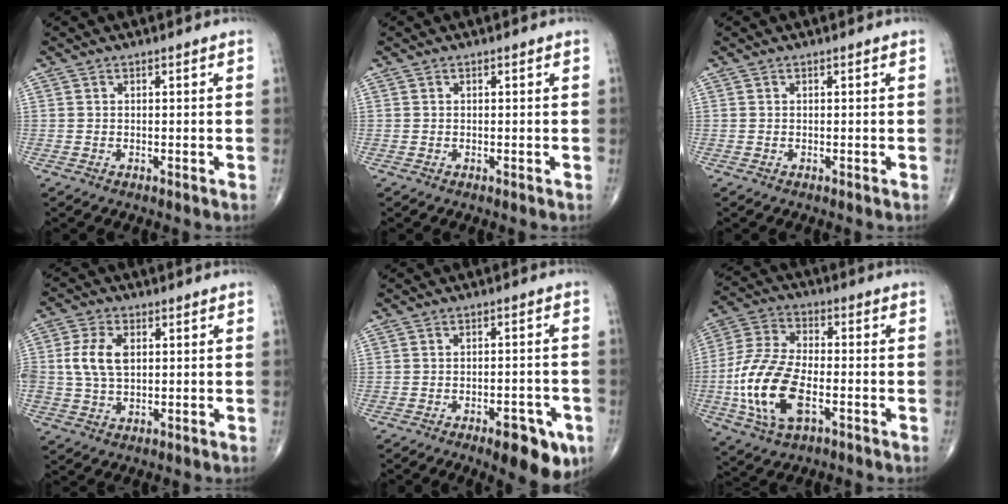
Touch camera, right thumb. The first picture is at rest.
{"total": 0.0}
{"total": 0.0}
{"total": 7.2, "force": [1.0, 4.5, 5.6], "torque": [-0.115, 0.004, 0.021]}
{"total": 9.1, "force": [-4.7, 3.5, 7.0], "torque": [-0.068, 0.016, -0.057]}
{"total": 16.0, "force": [-4.3, 8.1, 13.2], "torque": [-0.280, 0.015, -0.081]}